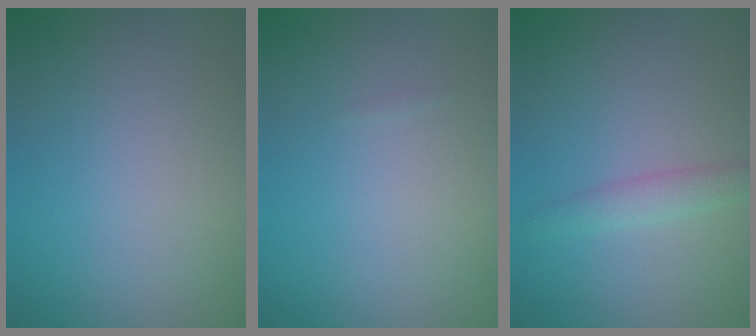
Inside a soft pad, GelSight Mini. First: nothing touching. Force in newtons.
{"total": 0.0}
{"total": 1.7, "press": 1.7, "slide": 0.1}